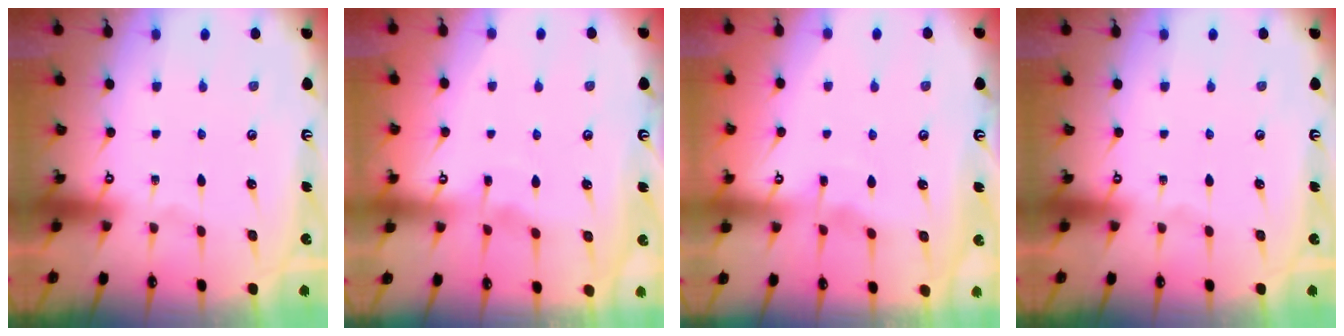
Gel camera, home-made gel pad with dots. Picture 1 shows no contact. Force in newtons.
{"total": 3.0, "press": 2.9, "slide": 0.4}
{"total": 2.9, "press": 2.9, "slide": 0.1}
{"total": 0.0}